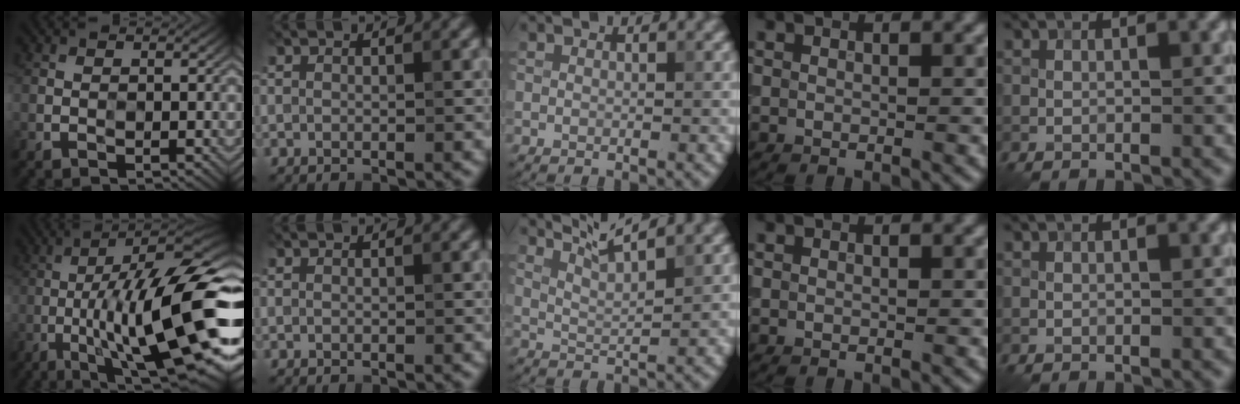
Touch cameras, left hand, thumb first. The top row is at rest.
{"thumb": {"total": 19.7, "force": [-5.0, 5.3, 18.3], "torque": [-0.274, -0.006, -0.069]}, "middle": {"total": 3.5, "force": [2.8, 0.4, 2.1], "torque": [-0.037, 0.012, 0.044]}}